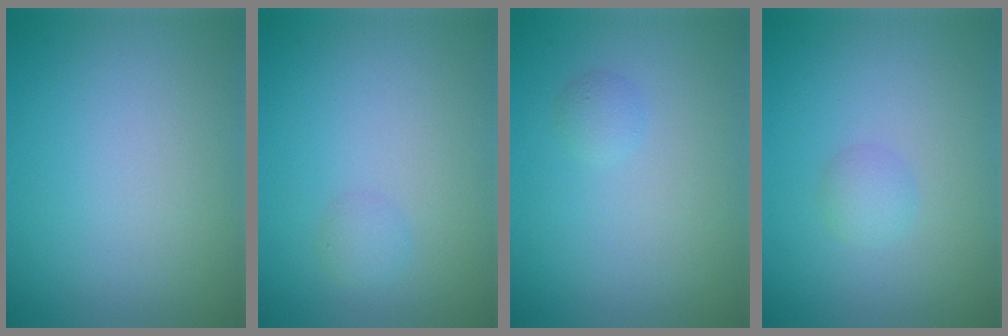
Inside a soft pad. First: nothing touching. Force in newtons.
{"total": 1.1, "press": 1.1, "slide": 0.1}
{"total": 0.9, "press": 0.9, "slide": 0.1}
{"total": 1.3, "press": 1.3, "slide": 0.1}